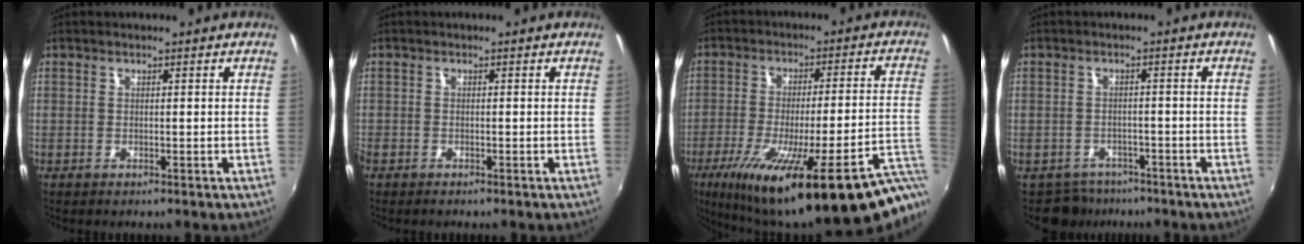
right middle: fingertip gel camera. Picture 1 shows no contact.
{"total": 1.2, "force": [-1.0, 0.6, 0.3], "torque": [-0.011, -0.004, -0.021]}
{"total": 29.5, "force": [-19.1, 3.7, 22.2], "torque": [-0.324, -0.069, -0.273]}
{"total": 4.8, "force": [-3.9, 2.8, -0.1], "torque": [-0.011, 0.003, -0.060]}